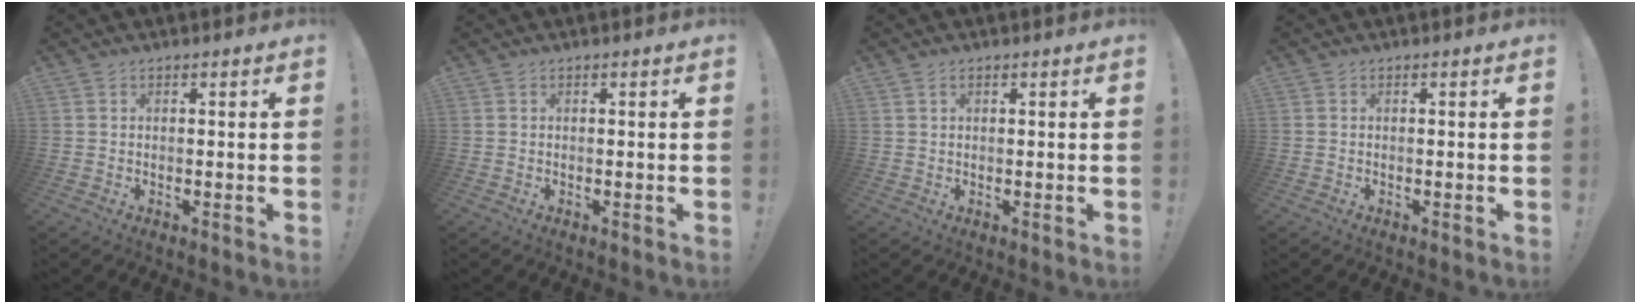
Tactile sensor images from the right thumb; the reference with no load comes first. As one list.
[{"total": 0.0}, {"total": 1.4, "force": [0.8, 0.8, 0.9], "torque": [-0.017, 0.001, 0.014]}, {"total": 0.0}]